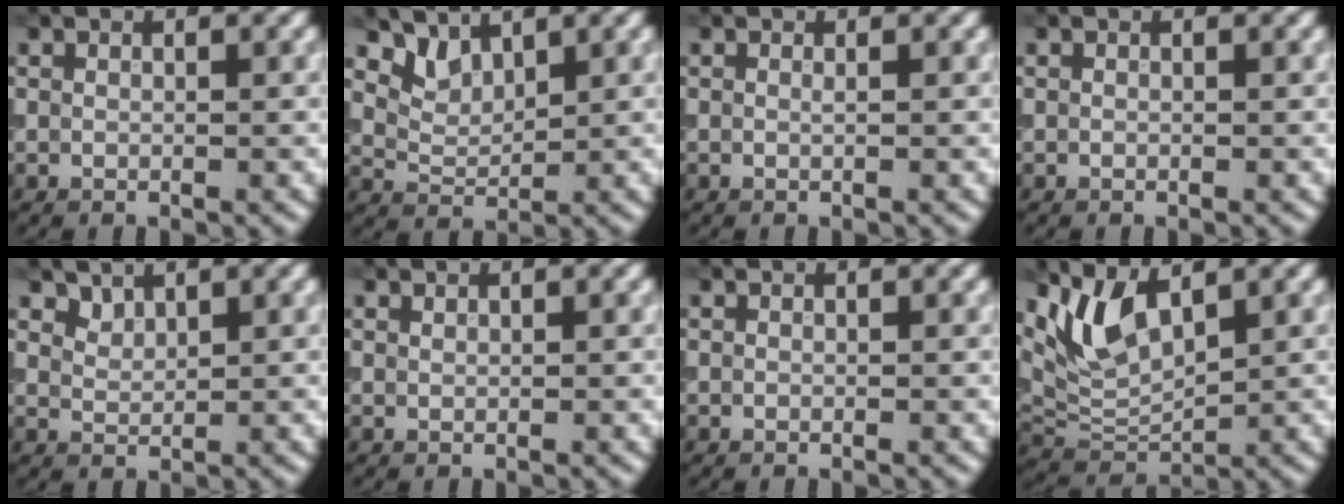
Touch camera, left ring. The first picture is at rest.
{"total": 2.6, "force": [2.1, 1.2, 0.8], "torque": [-0.024, -0.009, 0.044]}
{"total": 0.0}
{"total": 0.0}
{"total": 1.4, "force": [1.3, 0.6, 0.2], "torque": [-0.010, -0.009, 0.034]}
{"total": 0.0}
{"total": 0.0}
{"total": 4.9, "force": [2.8, 2.1, 3.4], "torque": [-0.080, -0.003, 0.058]}